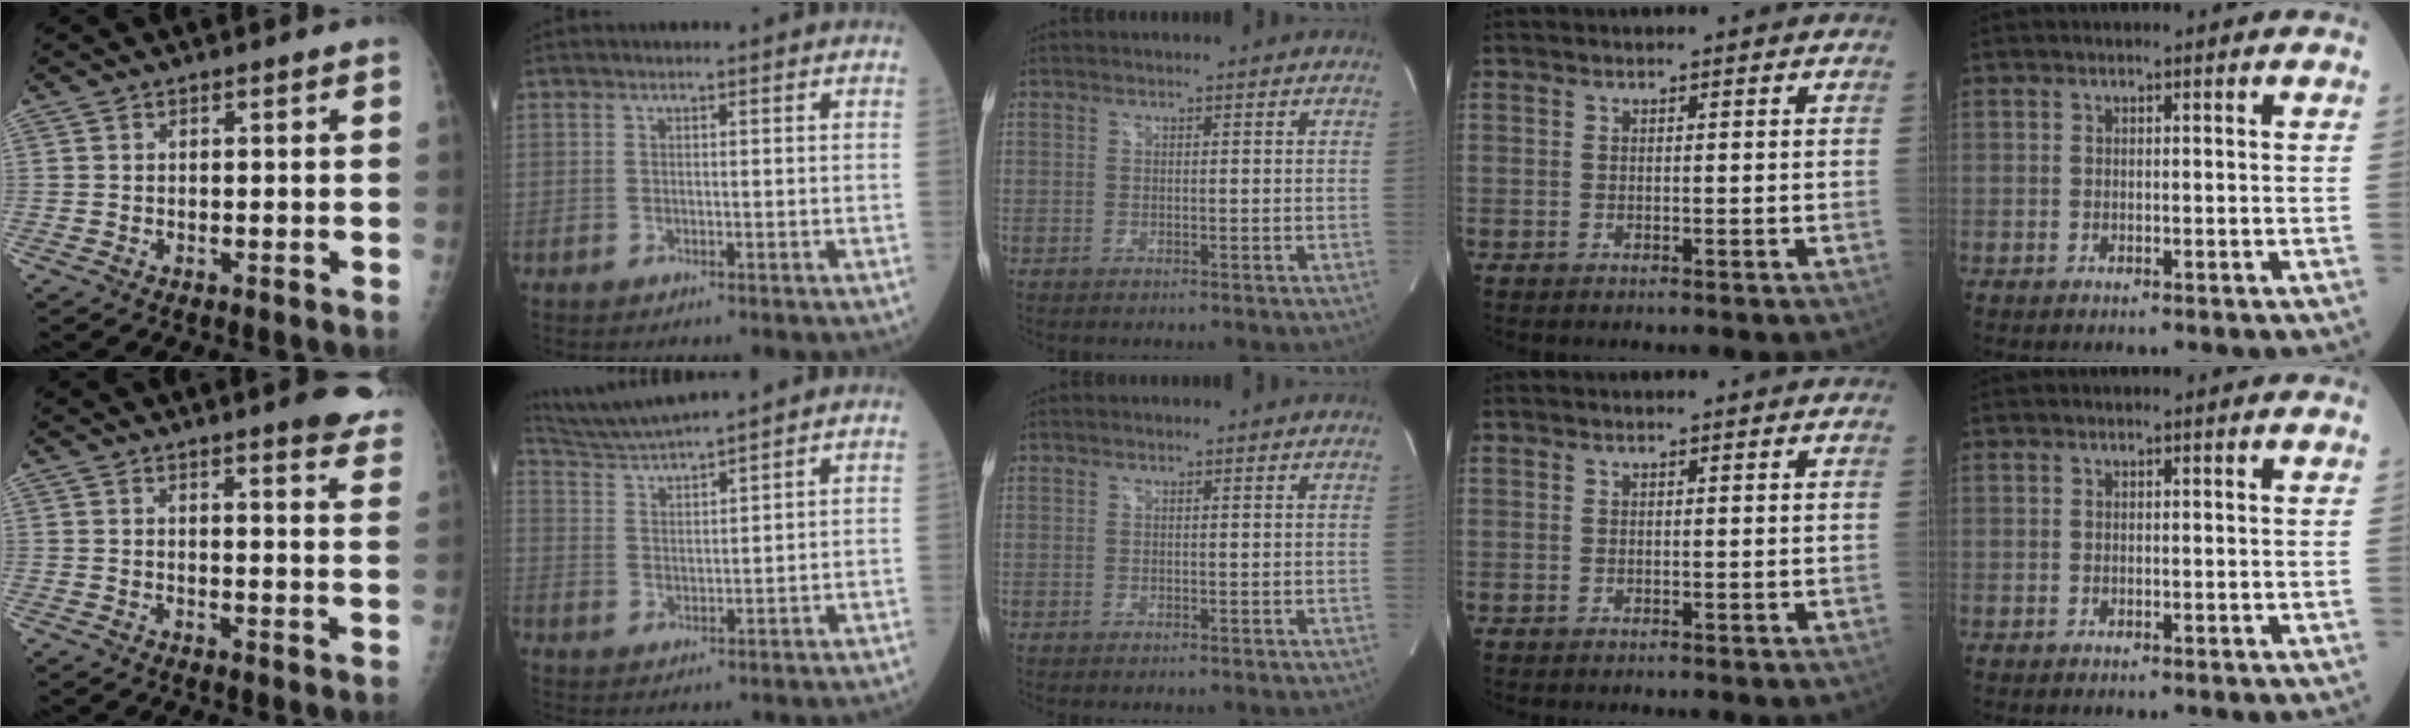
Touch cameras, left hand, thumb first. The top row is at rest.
{"thumb": {"total": 9.4, "force": [7.6, 1.5, 5.3], "torque": [-0.037, -0.036, 0.068]}, "index": {"total": 7.1, "force": [6.7, -1.5, 2.0], "torque": [-0.050, 0.013, 0.135]}}